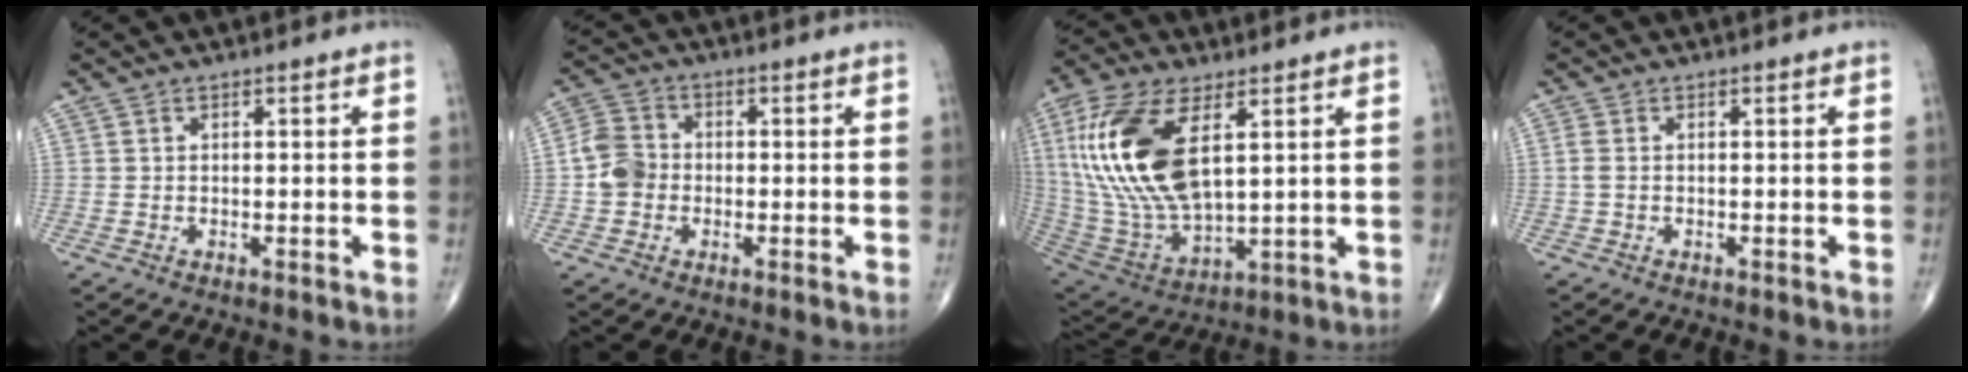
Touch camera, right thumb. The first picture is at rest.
{"total": 5.5, "force": [-1.0, 4.7, 2.7], "torque": [-0.043, 0.015, -0.028]}
{"total": 21.9, "force": [5.8, 10.2, 18.5], "torque": [-0.398, -0.027, 0.115]}
{"total": 1.4, "force": [0.0, 0.7, 1.3], "torque": [-0.033, 0.002, 0.000]}